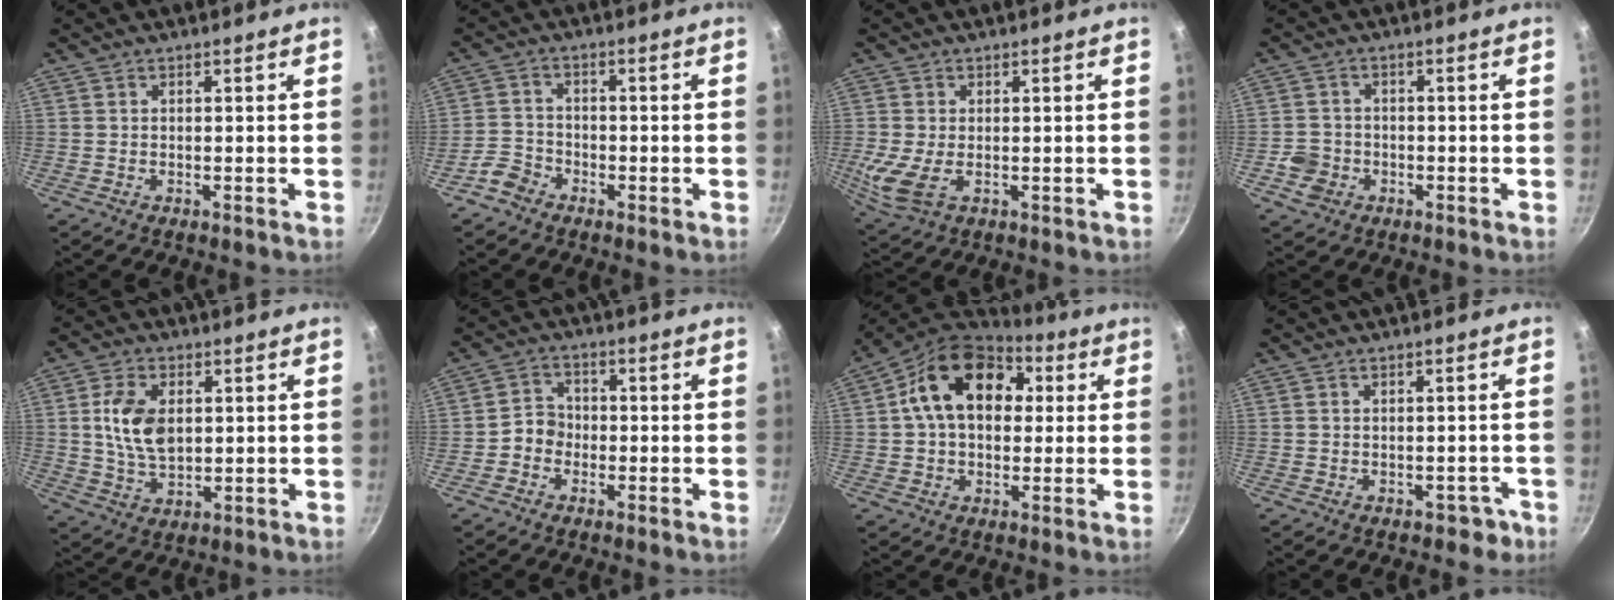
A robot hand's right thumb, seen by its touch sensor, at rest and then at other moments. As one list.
[{"total": 4.0, "force": [-2.8, 2.7, 1.1], "torque": [-0.013, 0.031, -0.057]}, {"total": 7.1, "force": [-0.7, 4.1, 5.7], "torque": [-0.119, -0.015, -0.007]}, {"total": 4.6, "force": [-1.8, 4.0, 1.3], "torque": [-0.014, 0.021, -0.031]}, {"total": 9.9, "force": [1.6, 6.2, 7.5], "torque": [-0.129, -0.008, 0.031]}, {"total": 3.9, "force": [-1.5, 3.3, 1.4], "torque": [0.000, 0.023, -0.034]}, {"total": 17.4, "force": [3.6, 12.3, 11.8], "torque": [-0.164, 0.026, 0.039]}, {"total": 2.6, "force": [-1.4, 1.9, 1.1], "torque": [0.010, 0.031, 0.004]}]